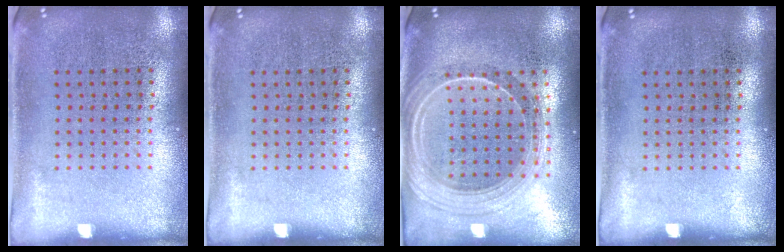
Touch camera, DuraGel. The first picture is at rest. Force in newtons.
{"total": 0.0}
{"total": 2.4, "press": 2.0, "slide": 1.3}
{"total": 0.0}